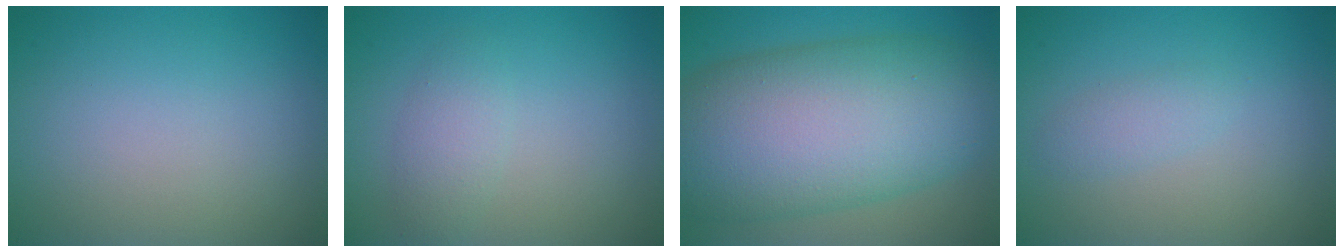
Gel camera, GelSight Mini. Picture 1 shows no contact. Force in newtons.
{"total": 2.0, "press": 2.0, "slide": 0.1}
{"total": 14.4, "press": 14.4, "slide": 0.5}
{"total": 1.4, "press": 1.4, "slide": 0.0}